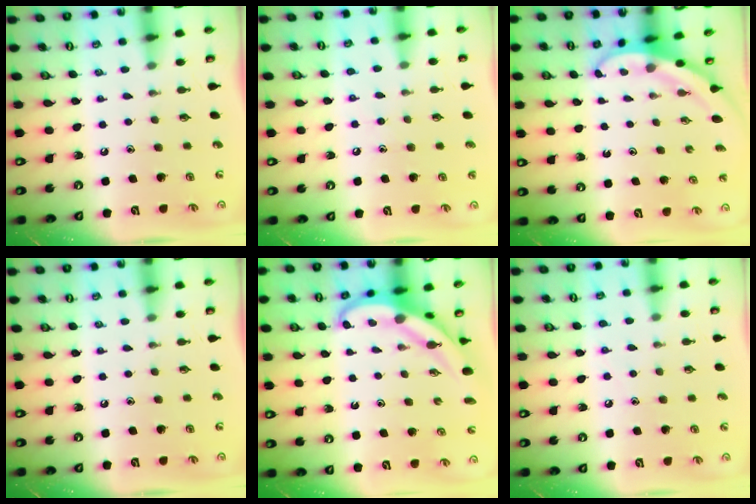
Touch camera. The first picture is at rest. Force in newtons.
{"total": 5.7, "press": 5.6, "slide": 0.6}
{"total": 3.5, "press": 3.5, "slide": 0.1}
{"total": 0.0}
{"total": 6.9, "press": 6.8, "slide": 0.6}
{"total": 4.4, "press": 4.3, "slide": 0.3}